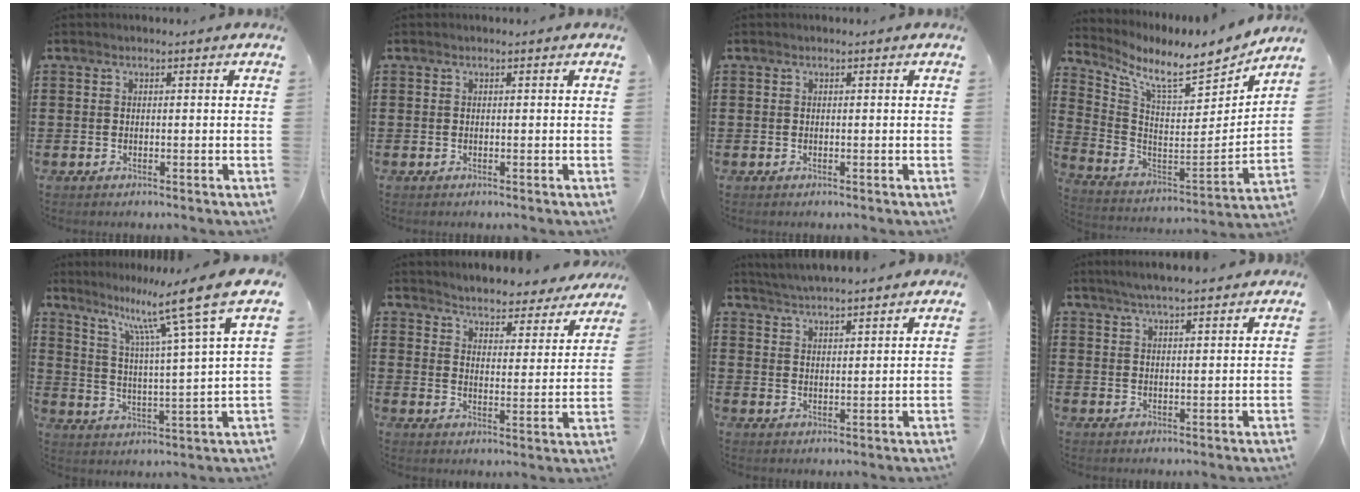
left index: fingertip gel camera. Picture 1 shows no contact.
{"total": 0.0}
{"total": 0.0}
{"total": 8.8, "force": [7.8, 0.9, 4.1], "torque": [-0.103, -0.069, 0.123]}
{"total": 12.2, "force": [9.0, -0.1, 8.2], "torque": [-0.157, -0.060, 0.135]}
{"total": 4.1, "force": [4.1, -0.2, 0.1], "torque": [-0.026, -0.037, 0.067]}
{"total": 3.5, "force": [3.5, -0.3, 0.0], "torque": [-0.012, -0.016, 0.062]}
{"total": 3.8, "force": [3.5, -0.1, 1.6], "torque": [-0.039, -0.006, 0.062]}